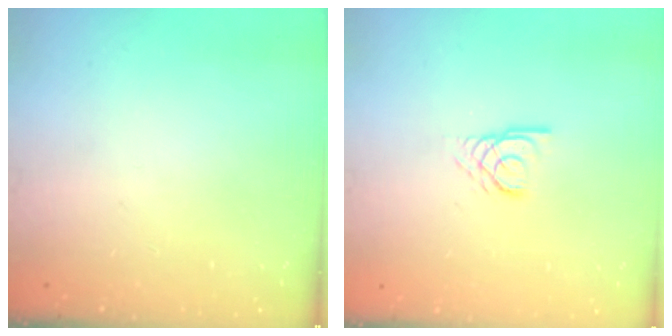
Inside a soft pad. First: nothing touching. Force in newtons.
{"total": 2.7, "press": 2.7, "slide": 0.2}